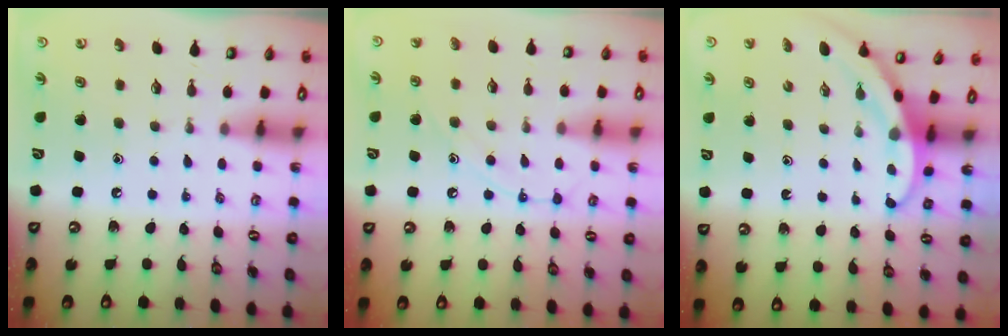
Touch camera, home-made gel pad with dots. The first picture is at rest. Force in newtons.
{"total": 10.6, "press": 10.6, "slide": 0.9}
{"total": 3.1, "press": 3.1, "slide": 0.1}